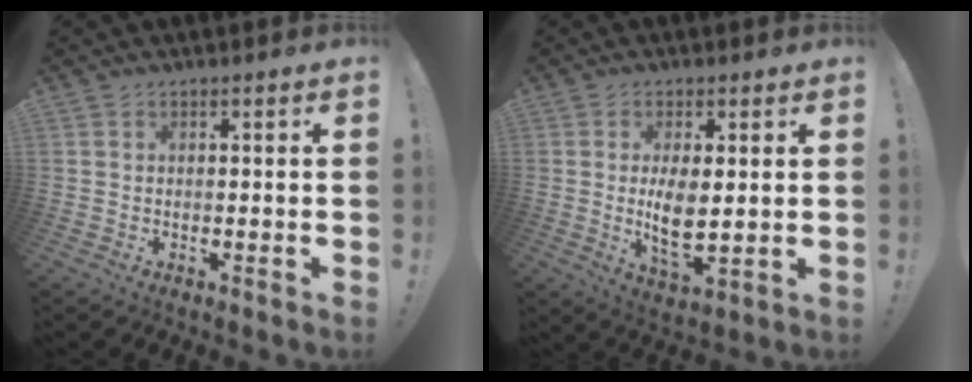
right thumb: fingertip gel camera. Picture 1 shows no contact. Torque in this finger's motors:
{"motor_torque": [0.16, 0.50, 0.24, -0.07, 0.31]}